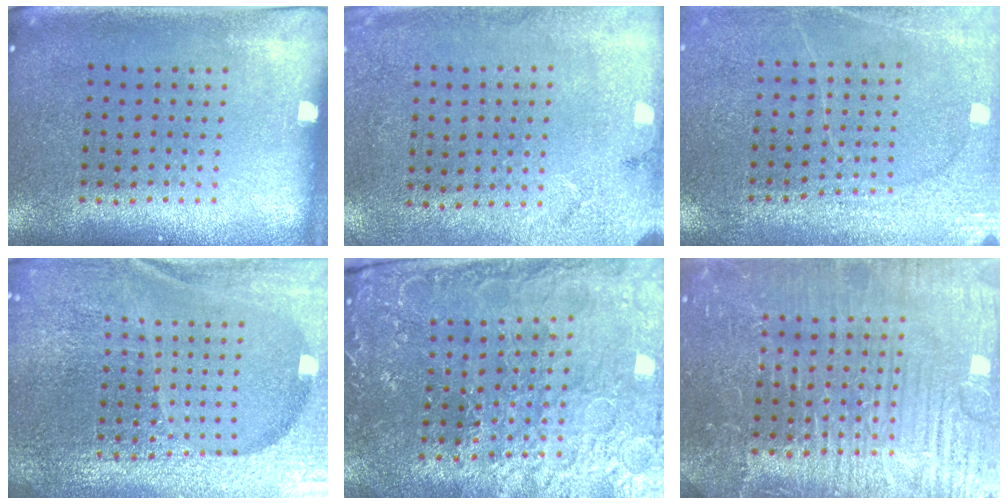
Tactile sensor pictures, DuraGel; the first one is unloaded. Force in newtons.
{"total": 2.7, "press": 2.2, "slide": 1.6}
{"total": 2.7, "press": 2.7, "slide": 0.4}
{"total": 6.3, "press": 5.5, "slide": 3.1}
{"total": 3.1, "press": 3.1, "slide": 0.5}
{"total": 5.2, "press": 5.1, "slide": 0.6}